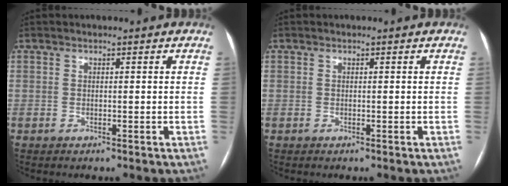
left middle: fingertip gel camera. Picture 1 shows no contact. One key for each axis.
{"total": 0.0}